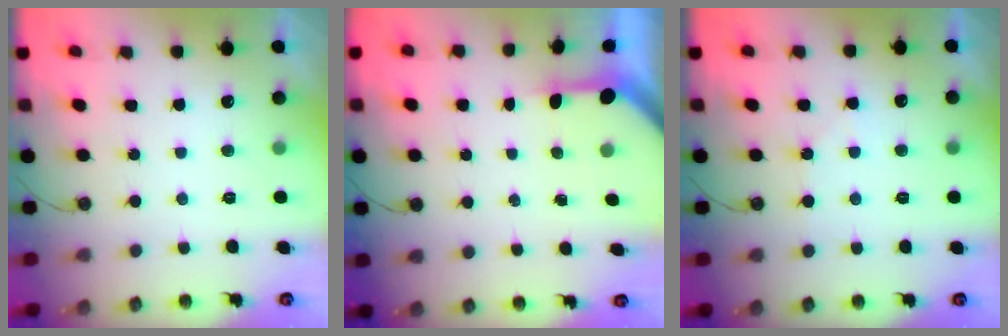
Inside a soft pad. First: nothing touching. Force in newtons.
{"total": 3.5, "press": 3.4, "slide": 0.4}
{"total": 4.0, "press": 4.0, "slide": 0.6}